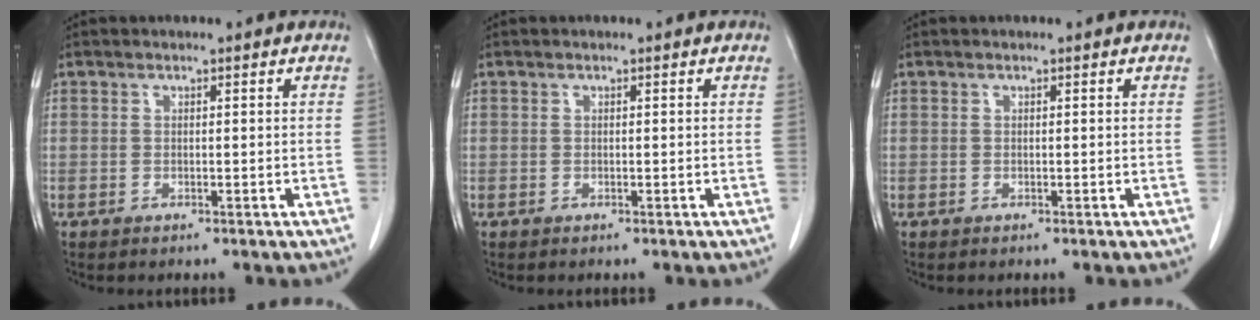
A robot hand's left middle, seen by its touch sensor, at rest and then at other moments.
{"total": 0.0}
{"total": 0.0}